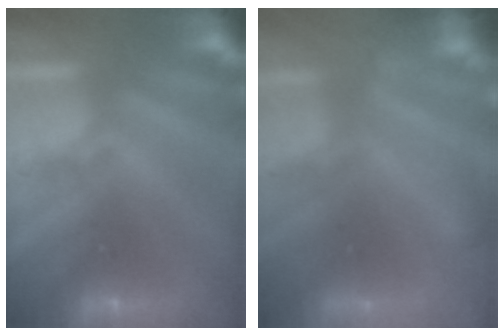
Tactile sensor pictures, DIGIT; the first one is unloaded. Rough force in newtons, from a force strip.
{"total": 5.9}